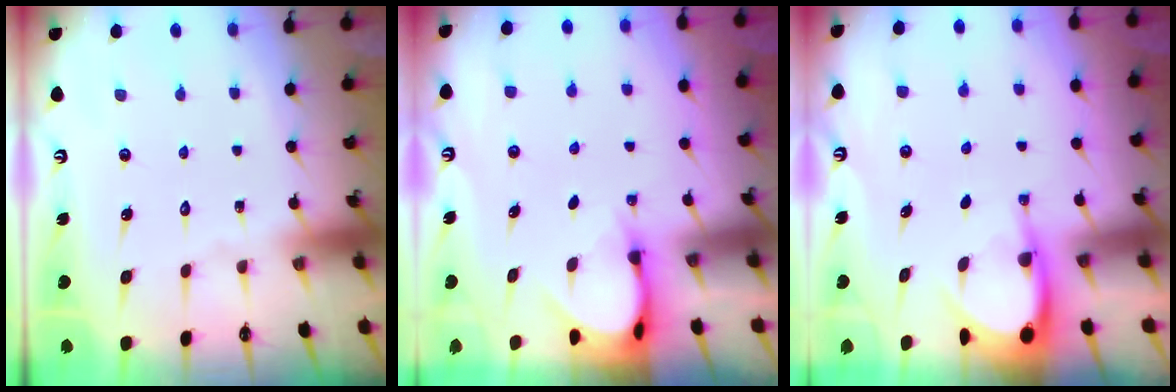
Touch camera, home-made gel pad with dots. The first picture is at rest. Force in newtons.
{"total": 3.9, "press": 3.9, "slide": 0.3}
{"total": 4.2, "press": 4.2, "slide": 0.4}